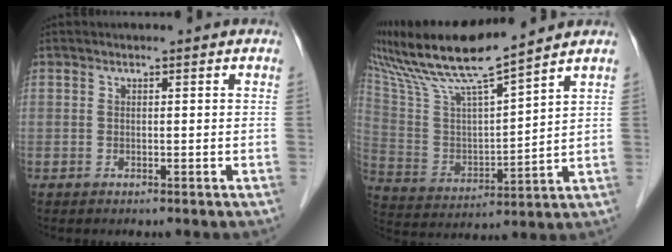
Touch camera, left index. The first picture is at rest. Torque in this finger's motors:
{"motor_torque": [1.08, -1.06, 0.31, 0.21]}